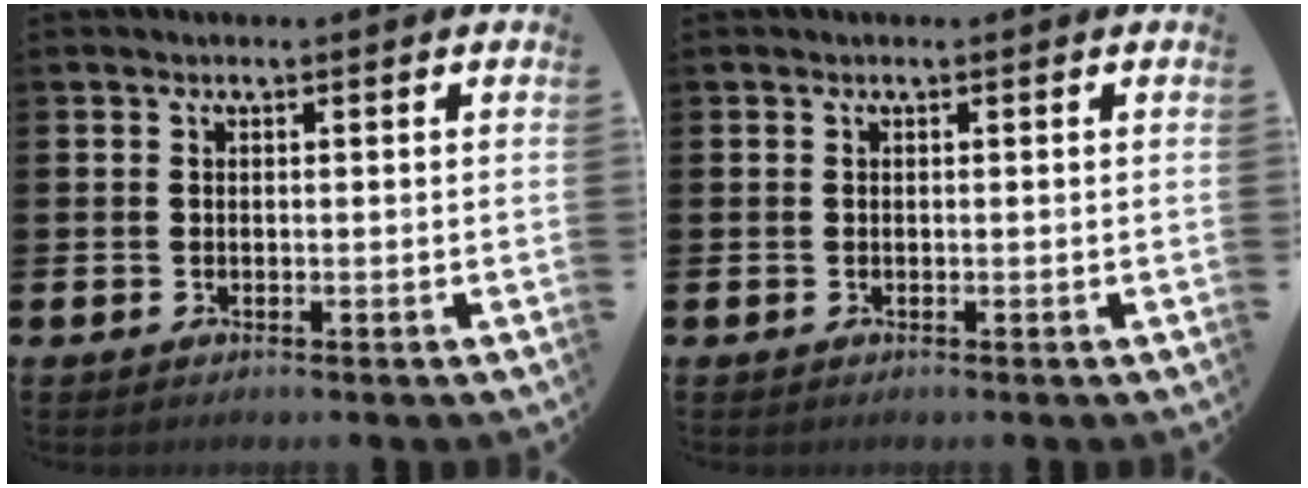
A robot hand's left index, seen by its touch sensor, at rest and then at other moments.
{"total": 0.0}